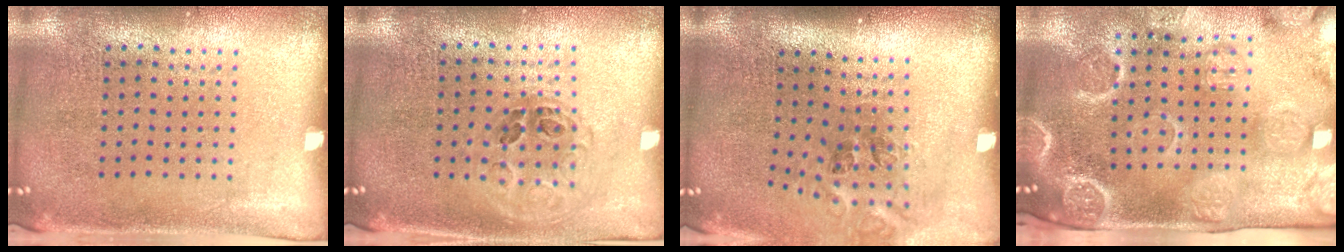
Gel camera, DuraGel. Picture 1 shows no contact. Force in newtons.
{"total": 1.1, "press": 1.0, "slide": 0.6}
{"total": 1.5, "press": 1.0, "slide": 1.0}
{"total": 4.0, "press": 3.4, "slide": 2.1}